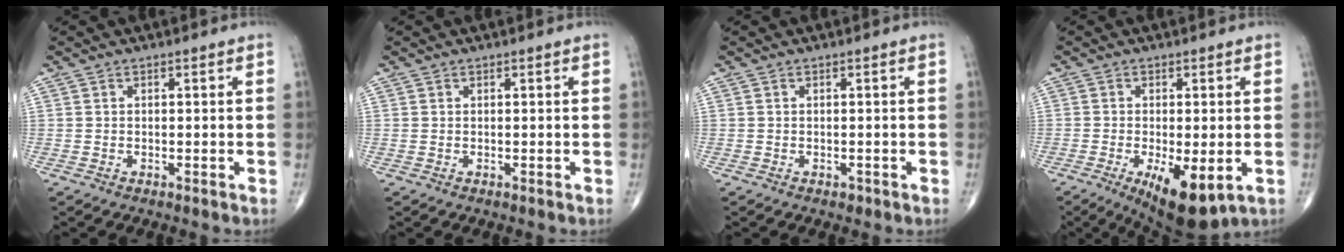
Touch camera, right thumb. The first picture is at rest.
{"total": 0.0}
{"total": 0.7, "force": [-0.4, 0.5, 0.3], "torque": [-0.001, 0.000, -0.004]}
{"total": 10.3, "force": [-3.5, 3.8, 8.9], "torque": [-0.135, -0.017, -0.047]}